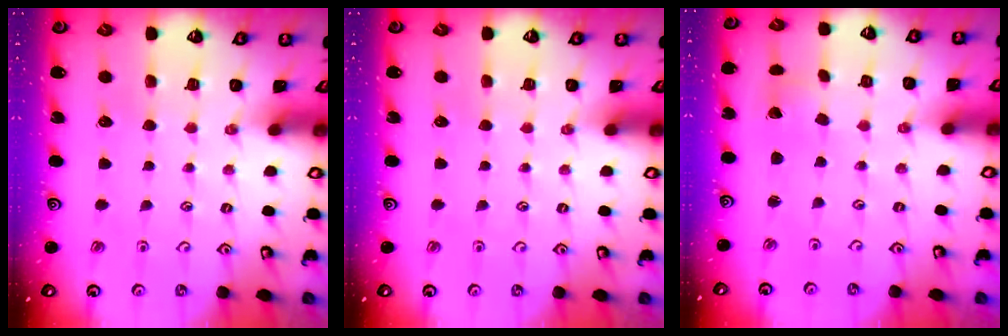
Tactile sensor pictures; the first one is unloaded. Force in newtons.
{"total": 0.0}
{"total": 2.0, "press": 2.0, "slide": 0.1}